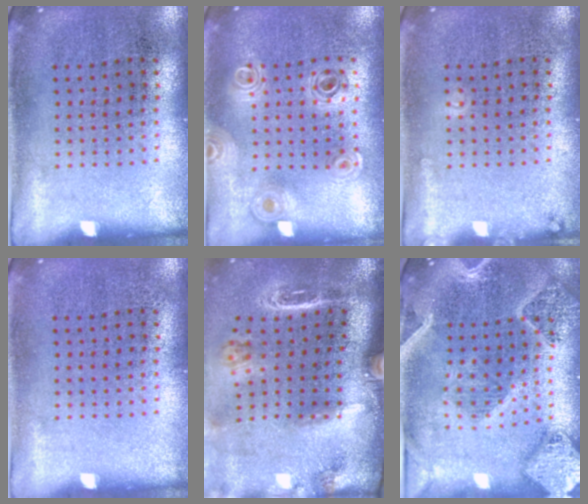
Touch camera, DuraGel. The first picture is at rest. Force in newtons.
{"total": 0.8, "press": 0.8, "slide": 0.1}
{"total": 0.9, "press": 0.8, "slide": 0.2}
{"total": 0.0}
{"total": 3.0, "press": 2.1, "slide": 2.1}
{"total": 3.1, "press": 2.7, "slide": 1.5}